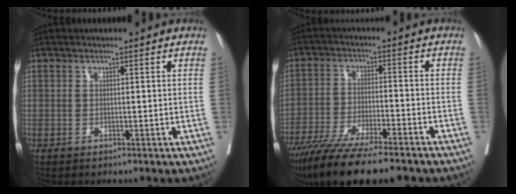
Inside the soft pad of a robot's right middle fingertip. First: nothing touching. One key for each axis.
{"total": 16.6, "fx": -13.3, "fy": 2.3, "fz": 9.7, "tx": -0.164, "ty": -0.041, "tz": -0.218}